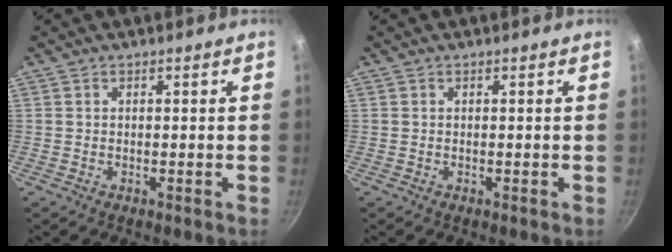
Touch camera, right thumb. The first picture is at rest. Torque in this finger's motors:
{"motor_torque": [0.00, 0.00, -0.12, -0.23, 0.00]}